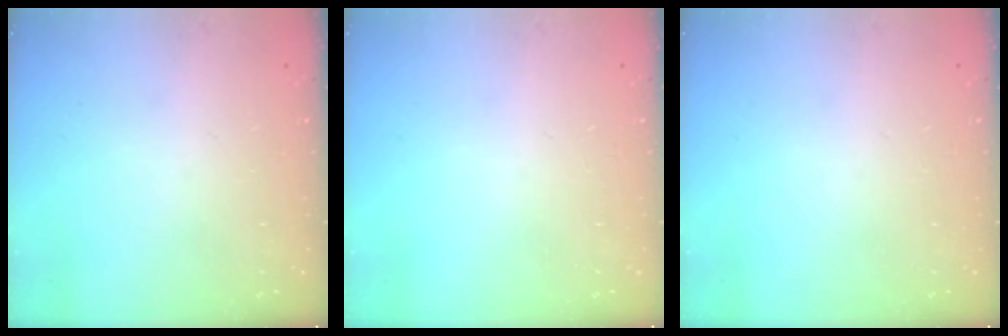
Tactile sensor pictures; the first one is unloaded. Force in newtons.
{"total": 0.0}
{"total": 0.0}